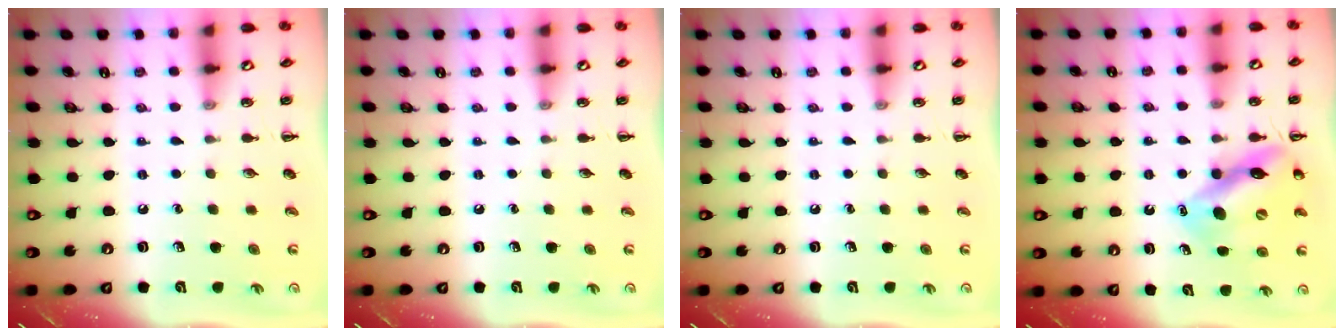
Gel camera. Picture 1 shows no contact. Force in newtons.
{"total": 0.0}
{"total": 0.0}
{"total": 12.4, "press": 12.0, "slide": 3.3}